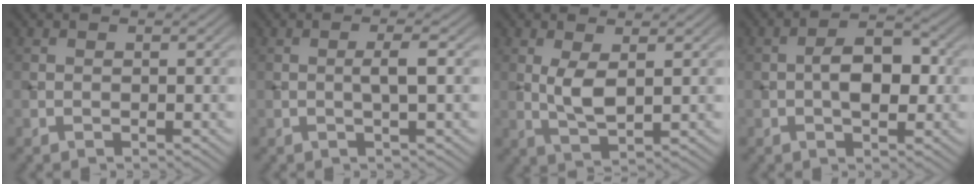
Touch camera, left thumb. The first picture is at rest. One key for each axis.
{"total": 2.1, "fx": 0.1, "fy": 0.1, "fz": 2.1, "tx": -0.037, "ty": 0.005, "tz": -0.002}
{"total": 4.0, "fx": 0.8, "fy": 1.5, "fz": 3.7, "tx": -0.082, "ty": -0.004, "tz": 0.021}
{"total": 5.3, "fx": -0.3, "fy": 2.9, "fz": 4.5, "tx": -0.070, "ty": 0.006, "tz": -0.008}